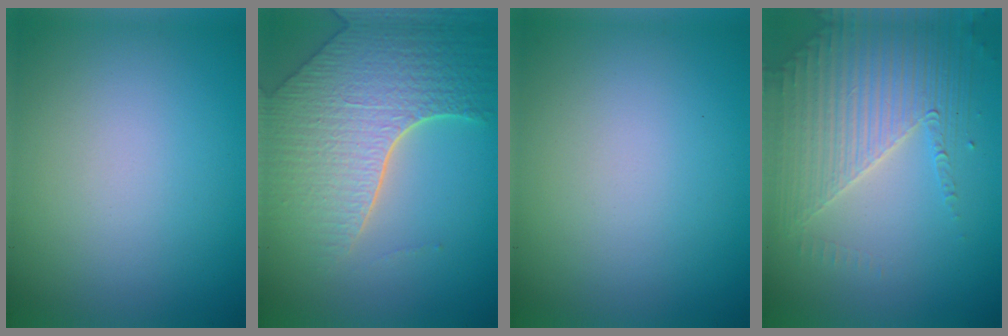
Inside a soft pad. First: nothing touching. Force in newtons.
{"total": 7.7, "press": 5.6, "slide": 5.3}
{"total": 0.0}
{"total": 4.0, "press": 3.8, "slide": 1.2}